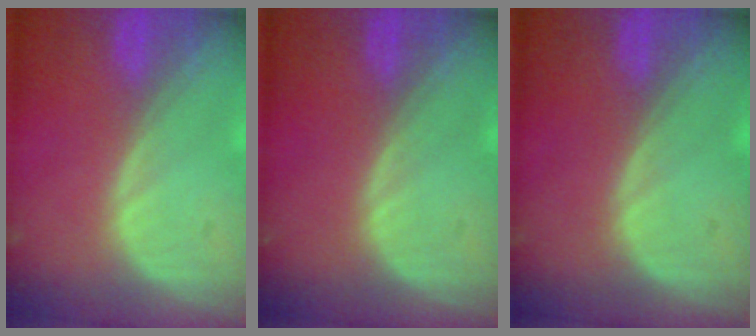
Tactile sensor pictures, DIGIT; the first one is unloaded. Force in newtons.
{"total": 0.0}
{"total": 0.0}